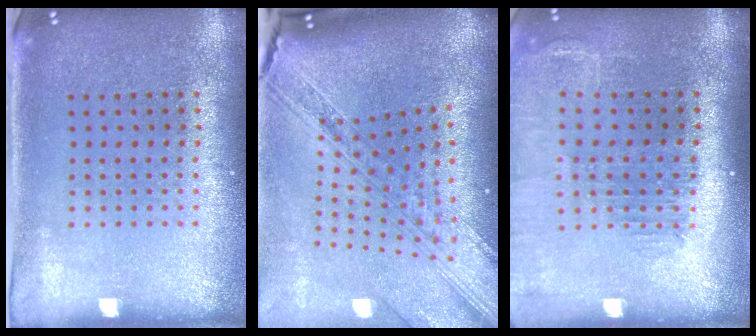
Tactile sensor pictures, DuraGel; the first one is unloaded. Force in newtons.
{"total": 3.9, "press": 2.8, "slide": 2.6}
{"total": 1.4, "press": 1.3, "slide": 0.3}